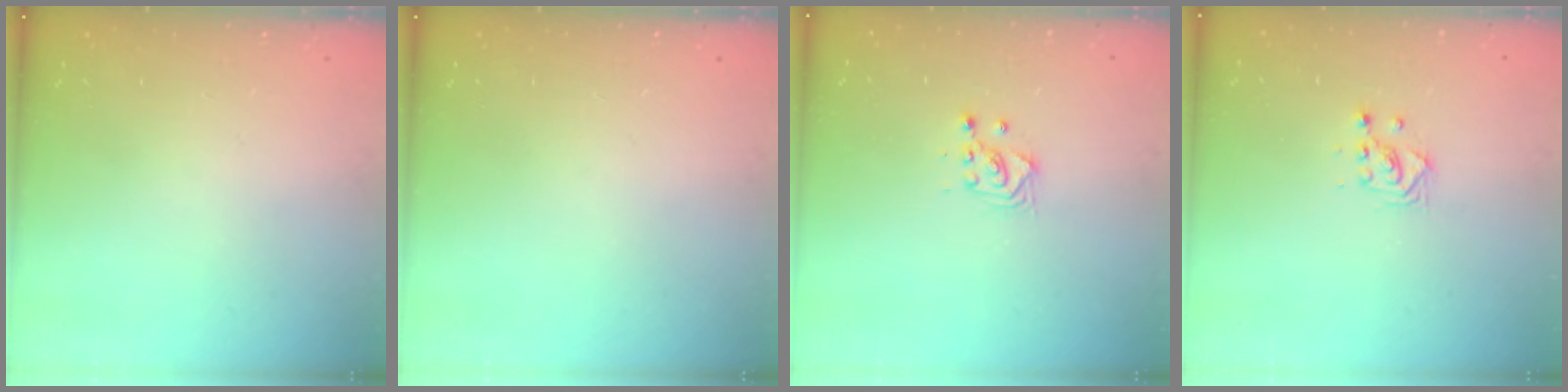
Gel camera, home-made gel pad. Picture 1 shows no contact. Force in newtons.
{"total": 0.0}
{"total": 3.4, "press": 3.1, "slide": 1.2}
{"total": 2.9, "press": 2.9, "slide": 0.1}